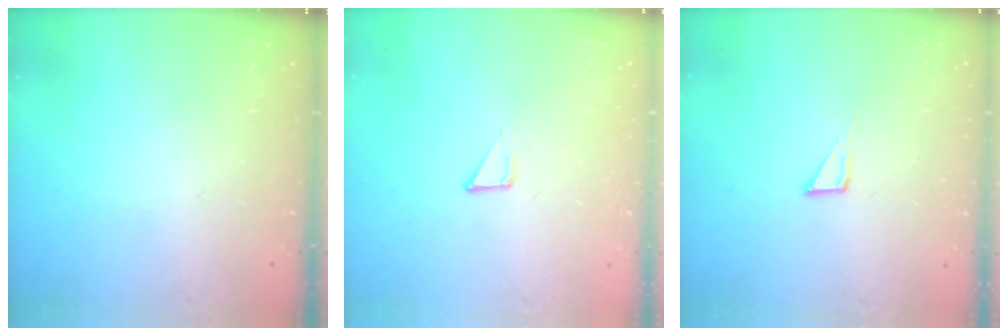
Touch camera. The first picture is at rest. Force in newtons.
{"total": 2.7, "press": 2.7, "slide": 0.3}
{"total": 2.8, "press": 2.8, "slide": 0.2}